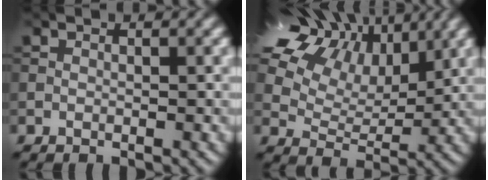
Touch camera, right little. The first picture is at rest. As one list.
[{"total": 13.1, "force": [7.7, 8.1, 7.0], "torque": [-0.164, 0.047, 0.140]}]